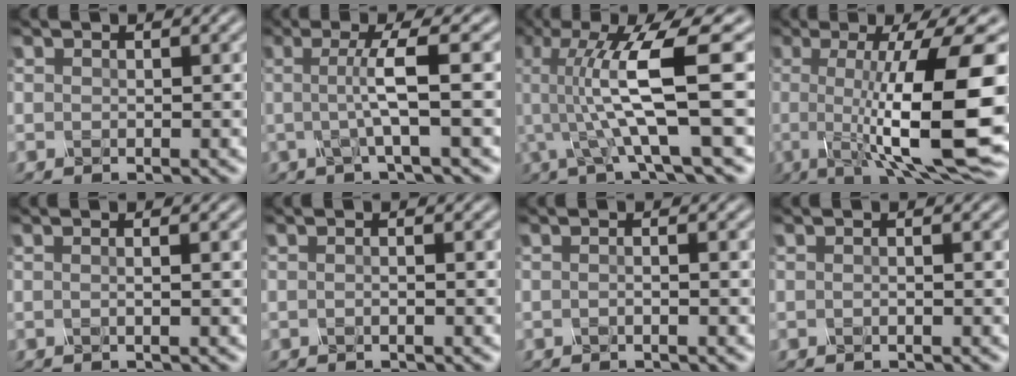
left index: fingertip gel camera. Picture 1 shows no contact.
{"total": 4.2, "force": [-0.1, 0.4, 4.1], "torque": [-0.073, 0.002, -0.006]}
{"total": 9.3, "force": [0.0, 1.4, 9.1], "torque": [-0.162, 0.008, 0.002]}
{"total": 14.8, "force": [-0.9, 3.6, 14.3], "torque": [-0.187, 0.002, -0.012]}
{"total": 1.5, "force": [0.1, 0.8, 1.3], "torque": [-0.008, -0.001, -0.022]}
{"total": 1.3, "force": [-0.1, 0.7, 1.1], "torque": [-0.002, -0.007, -0.021]}
{"total": 1.6, "force": [0.0, 0.9, 1.4], "torque": [-0.001, -0.004, -0.024]}
{"total": 0.9, "force": [-0.2, 0.4, 0.8], "torque": [-0.003, -0.011, -0.015]}